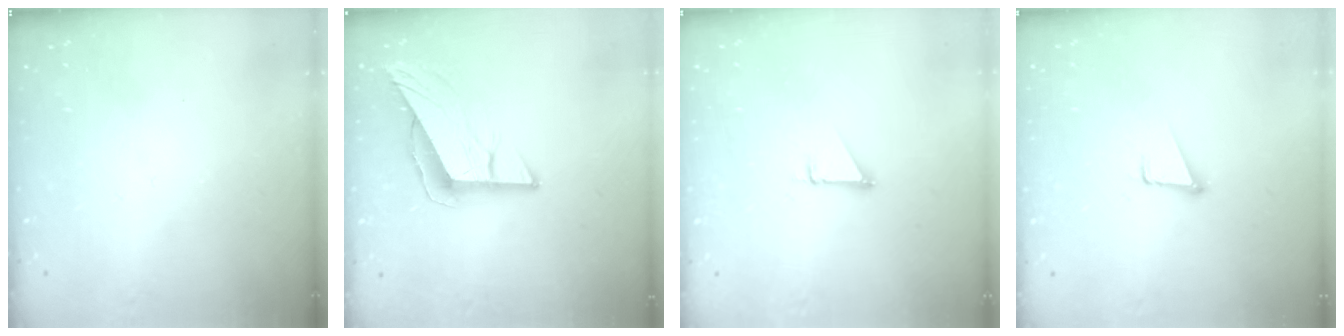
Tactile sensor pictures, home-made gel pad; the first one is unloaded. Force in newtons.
{"total": 9.4, "press": 9.4, "slide": 0.4}
{"total": 1.0, "press": 1.0, "slide": 0.1}
{"total": 3.4, "press": 2.5, "slide": 2.2}